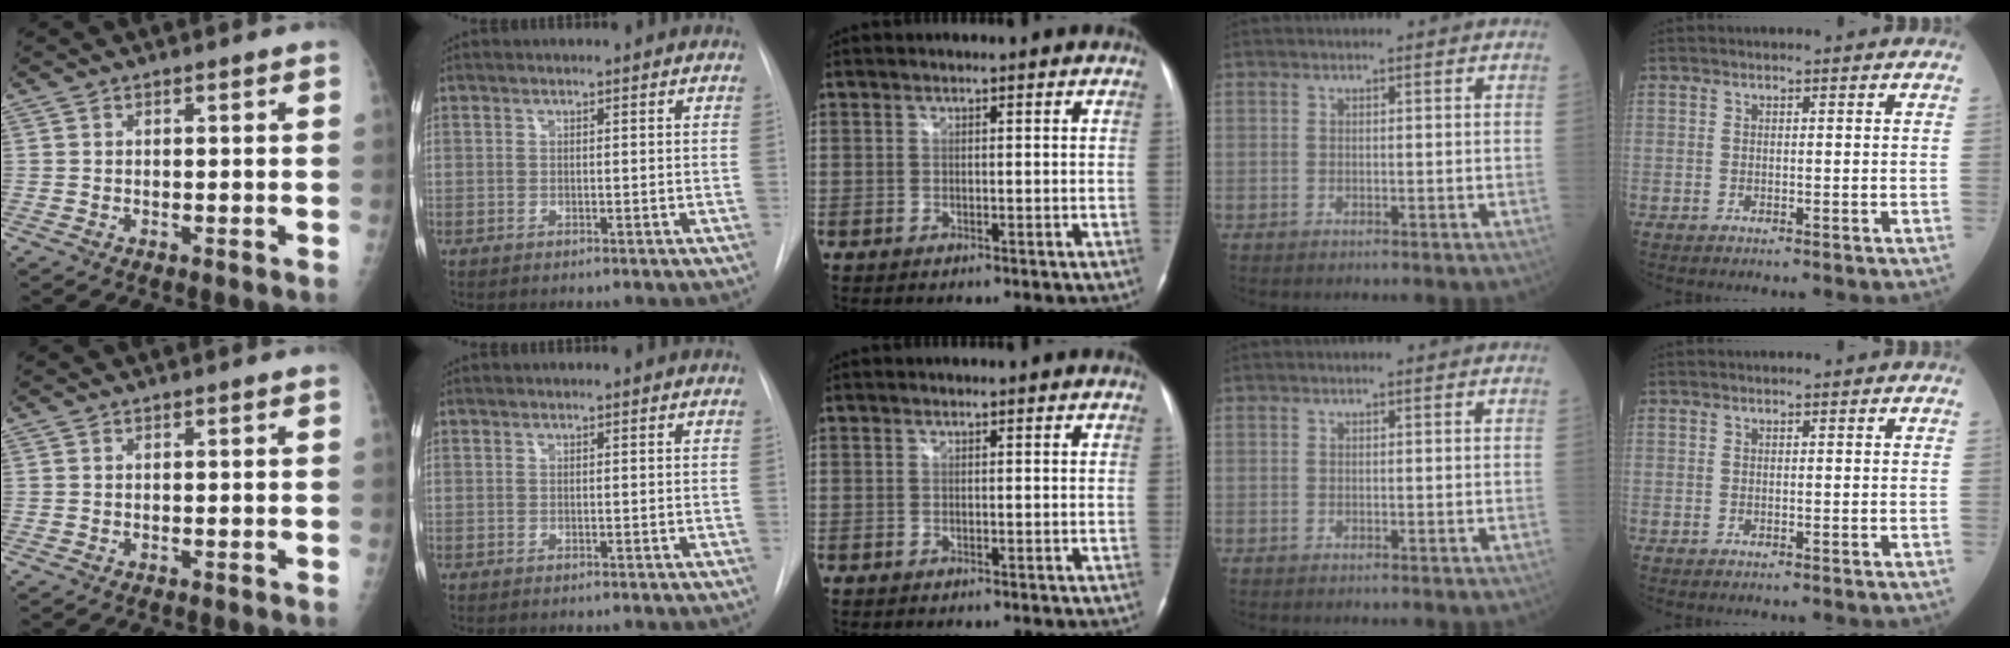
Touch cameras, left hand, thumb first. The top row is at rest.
{}